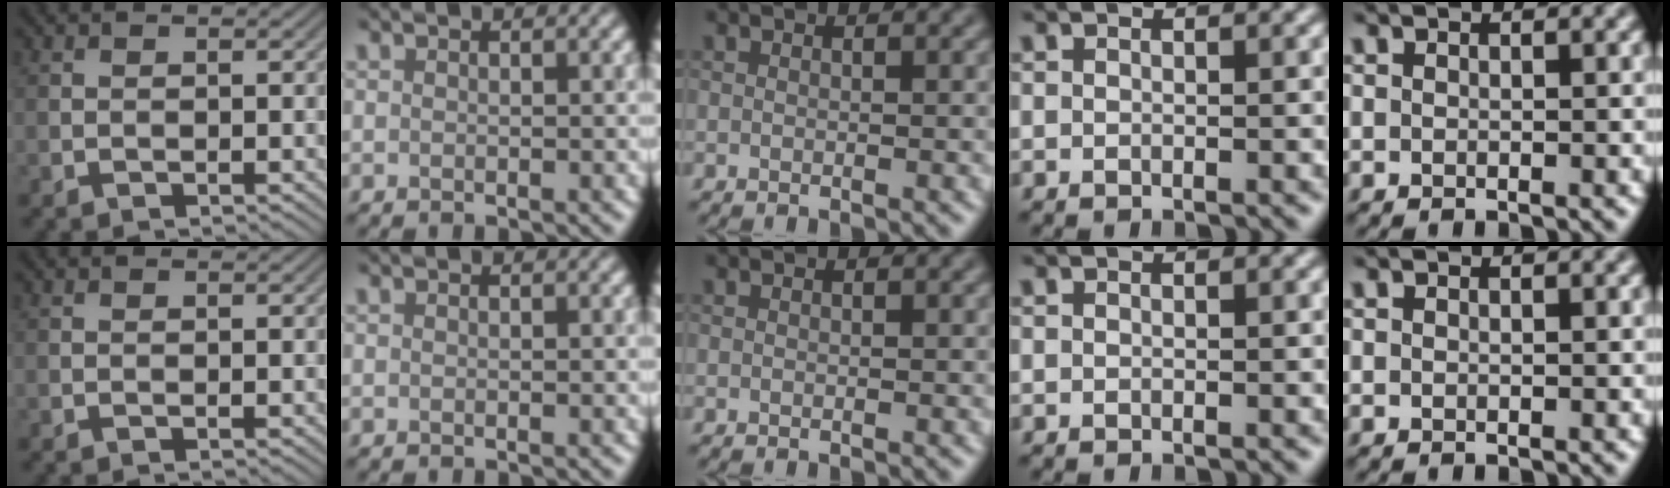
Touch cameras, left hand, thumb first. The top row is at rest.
{}